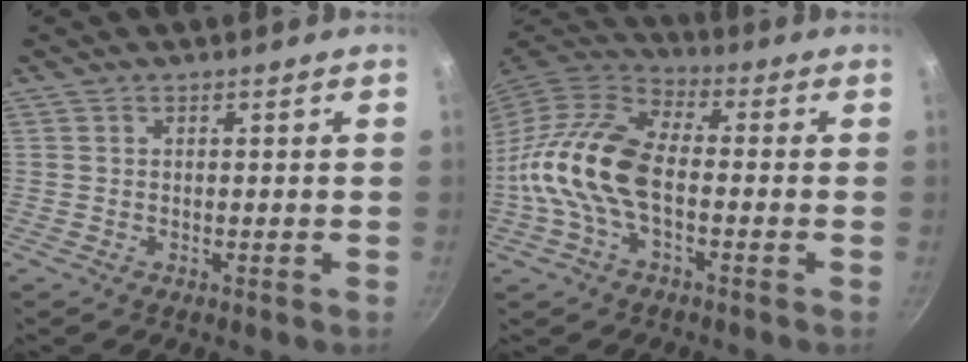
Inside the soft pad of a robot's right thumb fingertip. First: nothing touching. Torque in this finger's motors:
{"motor_torque": [1.68, 3.32, 1.41, -1.36, 0.26]}